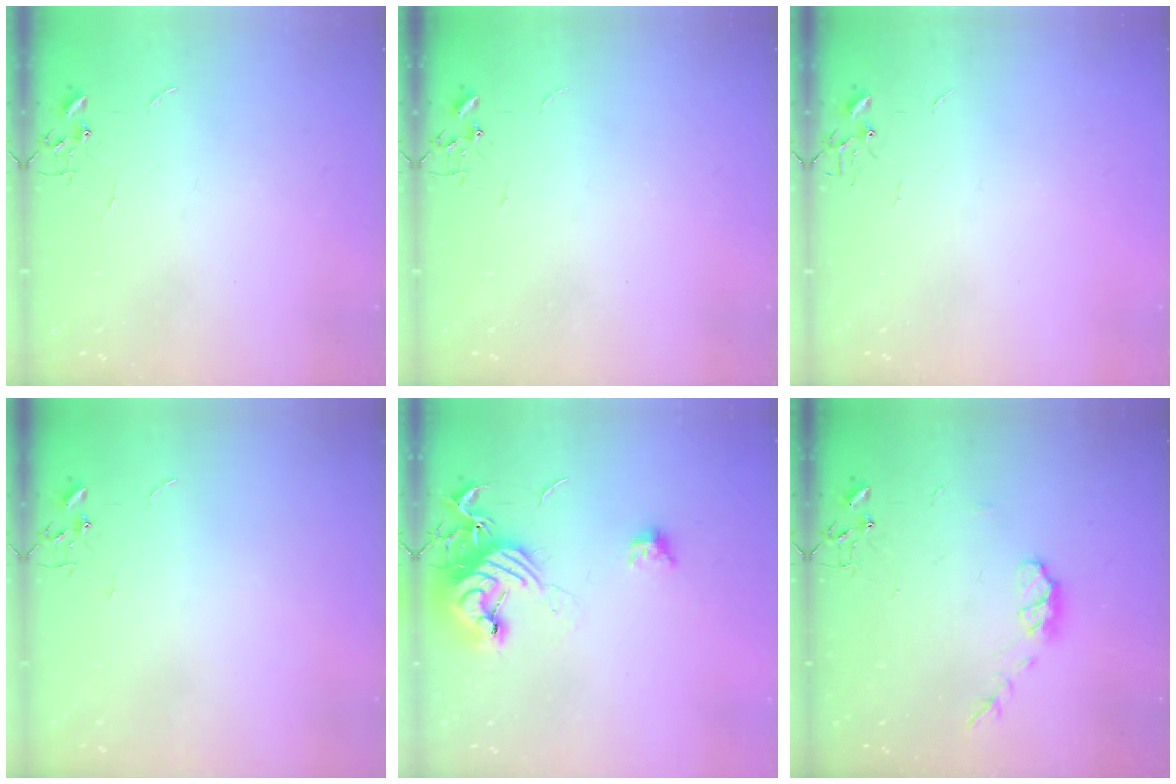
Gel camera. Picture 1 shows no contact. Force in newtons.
{"total": 0.0}
{"total": 0.0}
{"total": 0.0}
{"total": 14.4, "press": 14.4, "slide": 0.8}
{"total": 6.9, "press": 6.9, "slide": 0.4}